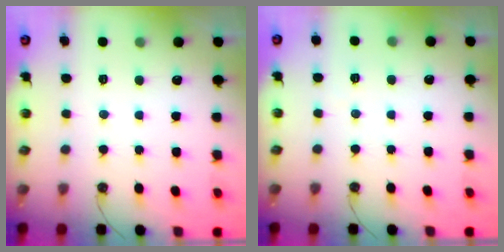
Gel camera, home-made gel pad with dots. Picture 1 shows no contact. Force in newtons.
{"total": 2.8, "press": 2.5, "slide": 1.1}